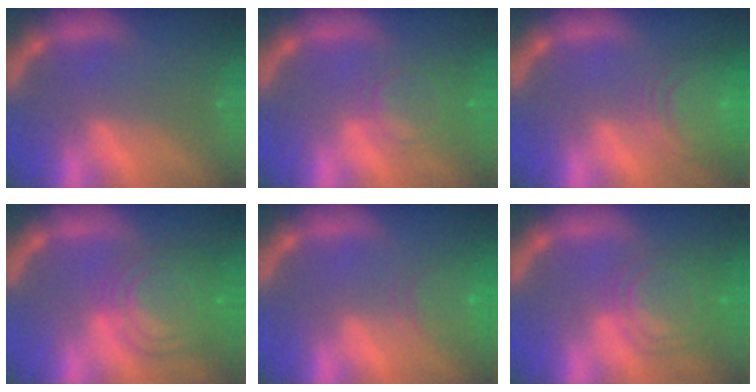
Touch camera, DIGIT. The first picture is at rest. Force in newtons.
{"total": 4.5}
{"total": 9.1}
{"total": 9.5}
{"total": 4.0}
{"total": 7.6}